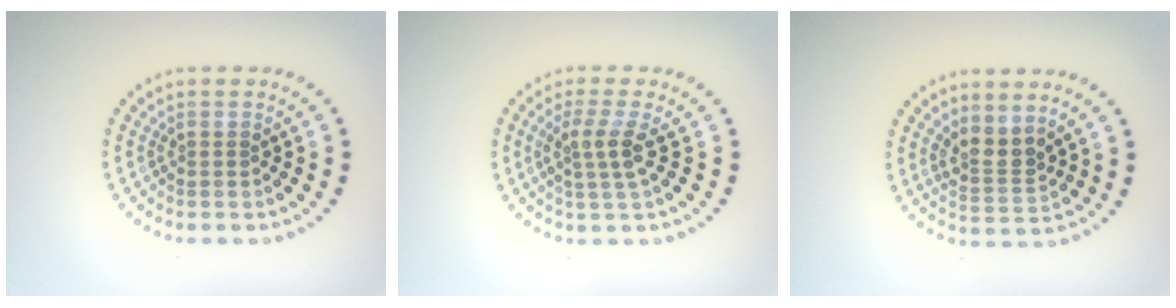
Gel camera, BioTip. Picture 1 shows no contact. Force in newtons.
{"total": 2.6, "press": 2.0, "slide": 1.6}
{"total": 2.6, "press": 2.0, "slide": 1.7}